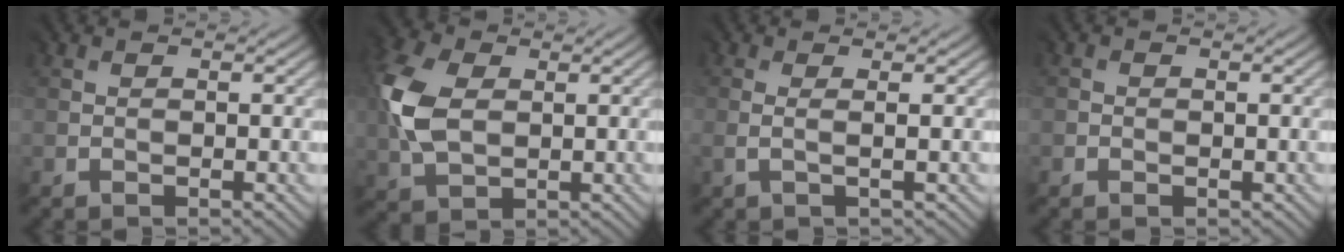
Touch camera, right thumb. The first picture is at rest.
{"total": 7.9, "force": [1.3, 5.8, 5.3], "torque": [-0.182, 0.010, 0.023]}
{"total": 1.2, "force": [0.1, -1.2, 0.0], "torque": [-0.016, 0.005, 0.000]}
{"total": 1.1, "force": [-0.3, 0.2, -1.0], "torque": [0.018, -0.003, -0.005]}